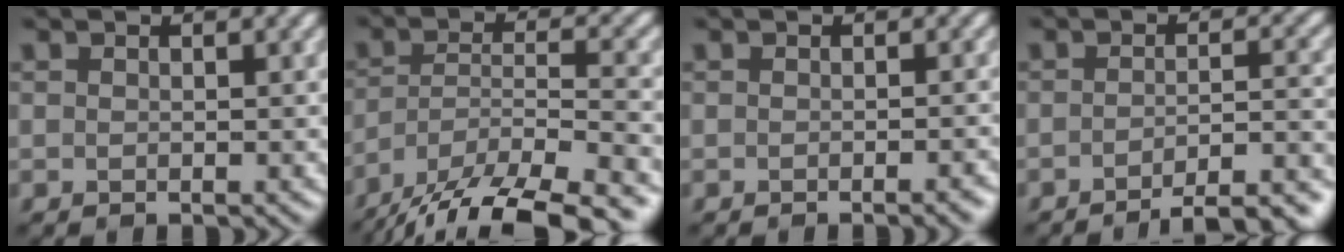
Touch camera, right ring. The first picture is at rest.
{"total": 13.8, "force": [-11.7, 3.6, 6.4], "torque": [-0.112, -0.022, -0.178]}
{"total": 2.0, "force": [-0.9, 0.6, 1.7], "torque": [-0.007, 0.000, -0.014]}
{"total": 8.6, "force": [-6.7, 2.1, 4.9], "torque": [-0.048, 0.006, -0.076]}